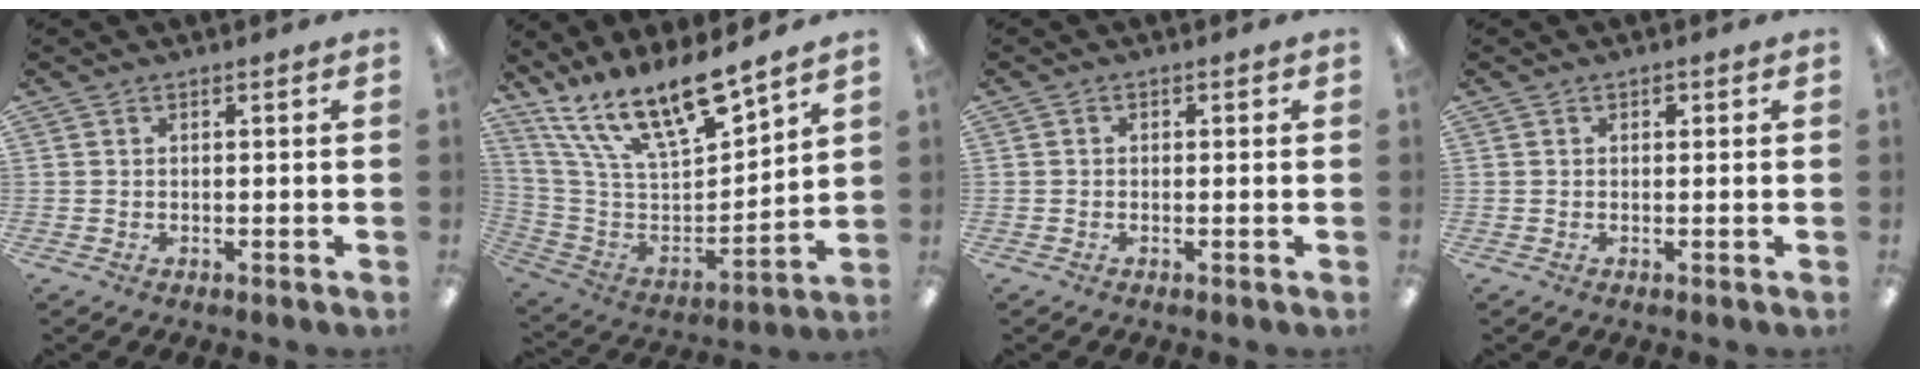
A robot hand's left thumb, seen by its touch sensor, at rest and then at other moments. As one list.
[{"total": 18.4, "force": [15.0, 4.2, 9.7], "torque": [-0.195, -0.109, 0.265]}, {"total": 1.0, "force": [-0.6, 0.7, 0.4], "torque": [-0.006, 0.004, -0.012]}, {"total": 0.9, "force": [0.4, 0.5, 0.5], "torque": [-0.004, 0.003, 0.005]}]